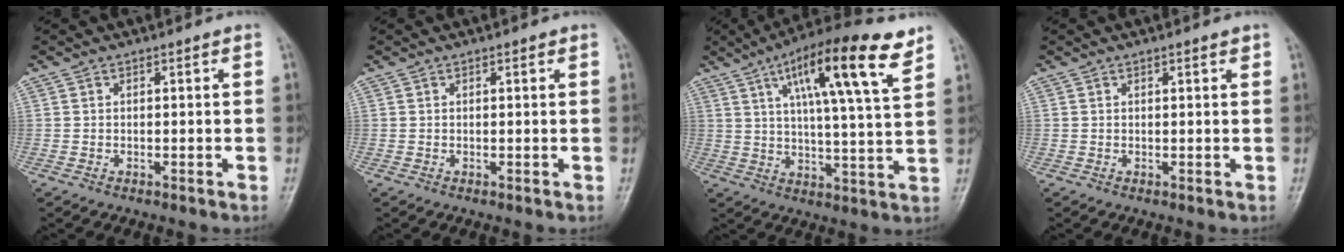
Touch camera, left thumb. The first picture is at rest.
{"total": 0.6, "force": [0.4, 0.2, 0.5], "torque": [-0.007, -0.001, 0.005]}
{"total": 17.9, "force": [9.5, 3.3, 14.8], "torque": [-0.224, -0.023, 0.148]}
{"total": 1.1, "force": [0.7, 0.3, 0.8], "torque": [-0.011, -0.002, 0.010]}